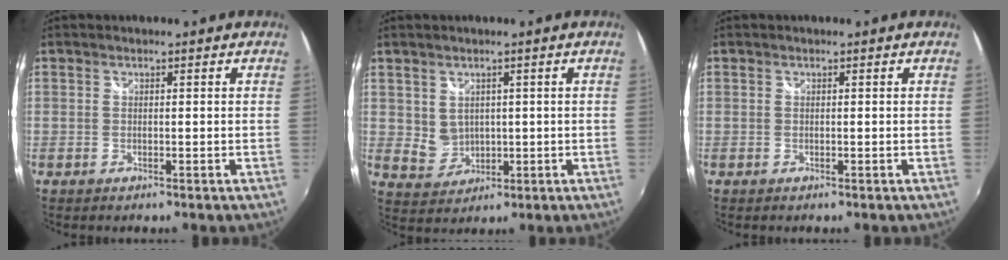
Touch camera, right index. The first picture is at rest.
{"total": 5.2, "force": [1.5, 4.4, 2.3], "torque": [-0.044, 0.000, 0.045]}
{"total": 0.0}